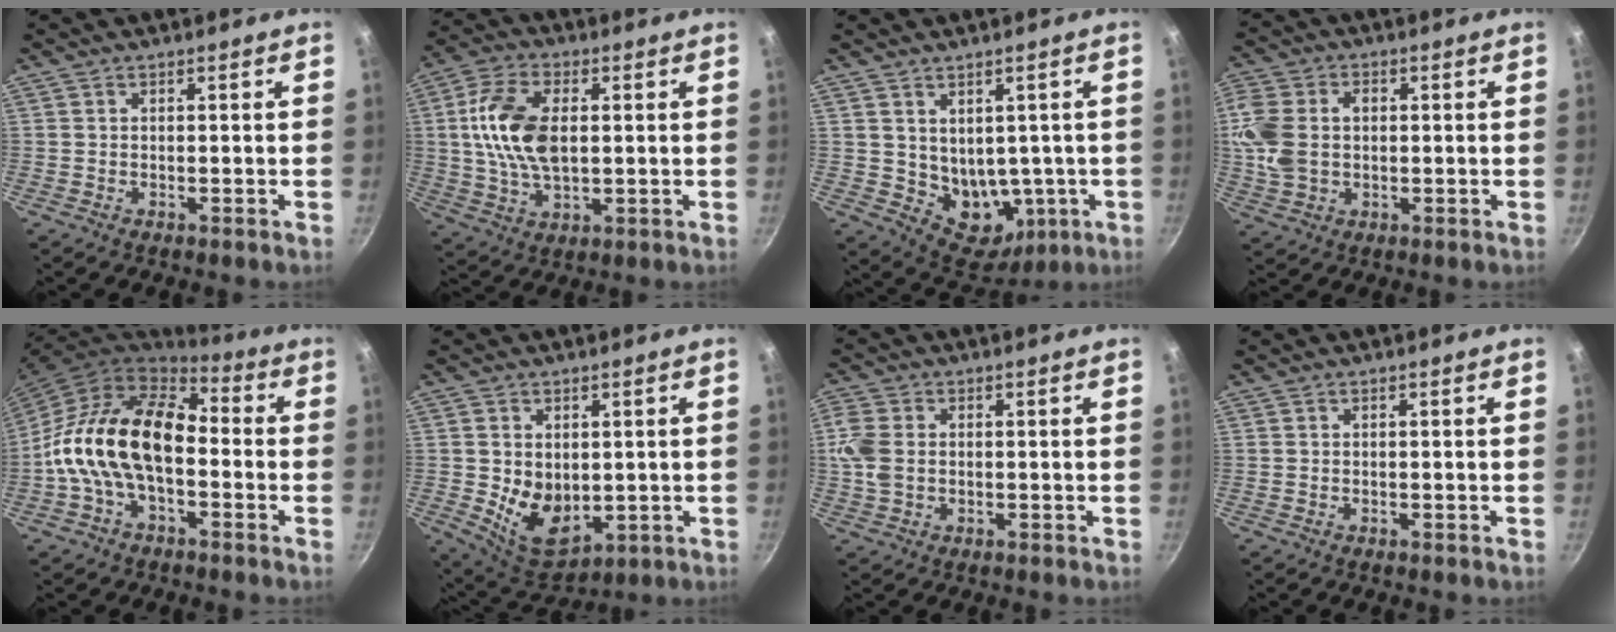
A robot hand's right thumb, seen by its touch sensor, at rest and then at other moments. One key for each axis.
{"total": 13.5, "fx": 1.6, "fy": 7.7, "fz": 10.9, "tx": -0.201, "ty": 0.008, "tz": 0.026}
{"total": 10.2, "fx": 0.0, "fy": 7.9, "fz": 6.4, "tx": -0.063, "ty": -0.012, "tz": 0.030}
{"total": 10.4, "fx": 0.6, "fy": 7.6, "fz": 7.0, "tx": -0.144, "ty": 0.010, "tz": 0.007}
{"total": 18.5, "fx": -2.4, "fy": 11.2, "fz": 14.5, "tx": -0.245, "ty": 0.045, "tz": -0.060}
{"total": 10.0, "fx": 0.0, "fy": 7.1, "fz": 7.1, "tx": -0.097, "ty": -0.026, "tz": 0.023}
{"total": 5.9, "fx": 0.2, "fy": 4.3, "fz": 4.0, "tx": -0.089, "ty": 0.005, "tz": 0.001}
{"total": 0.0}